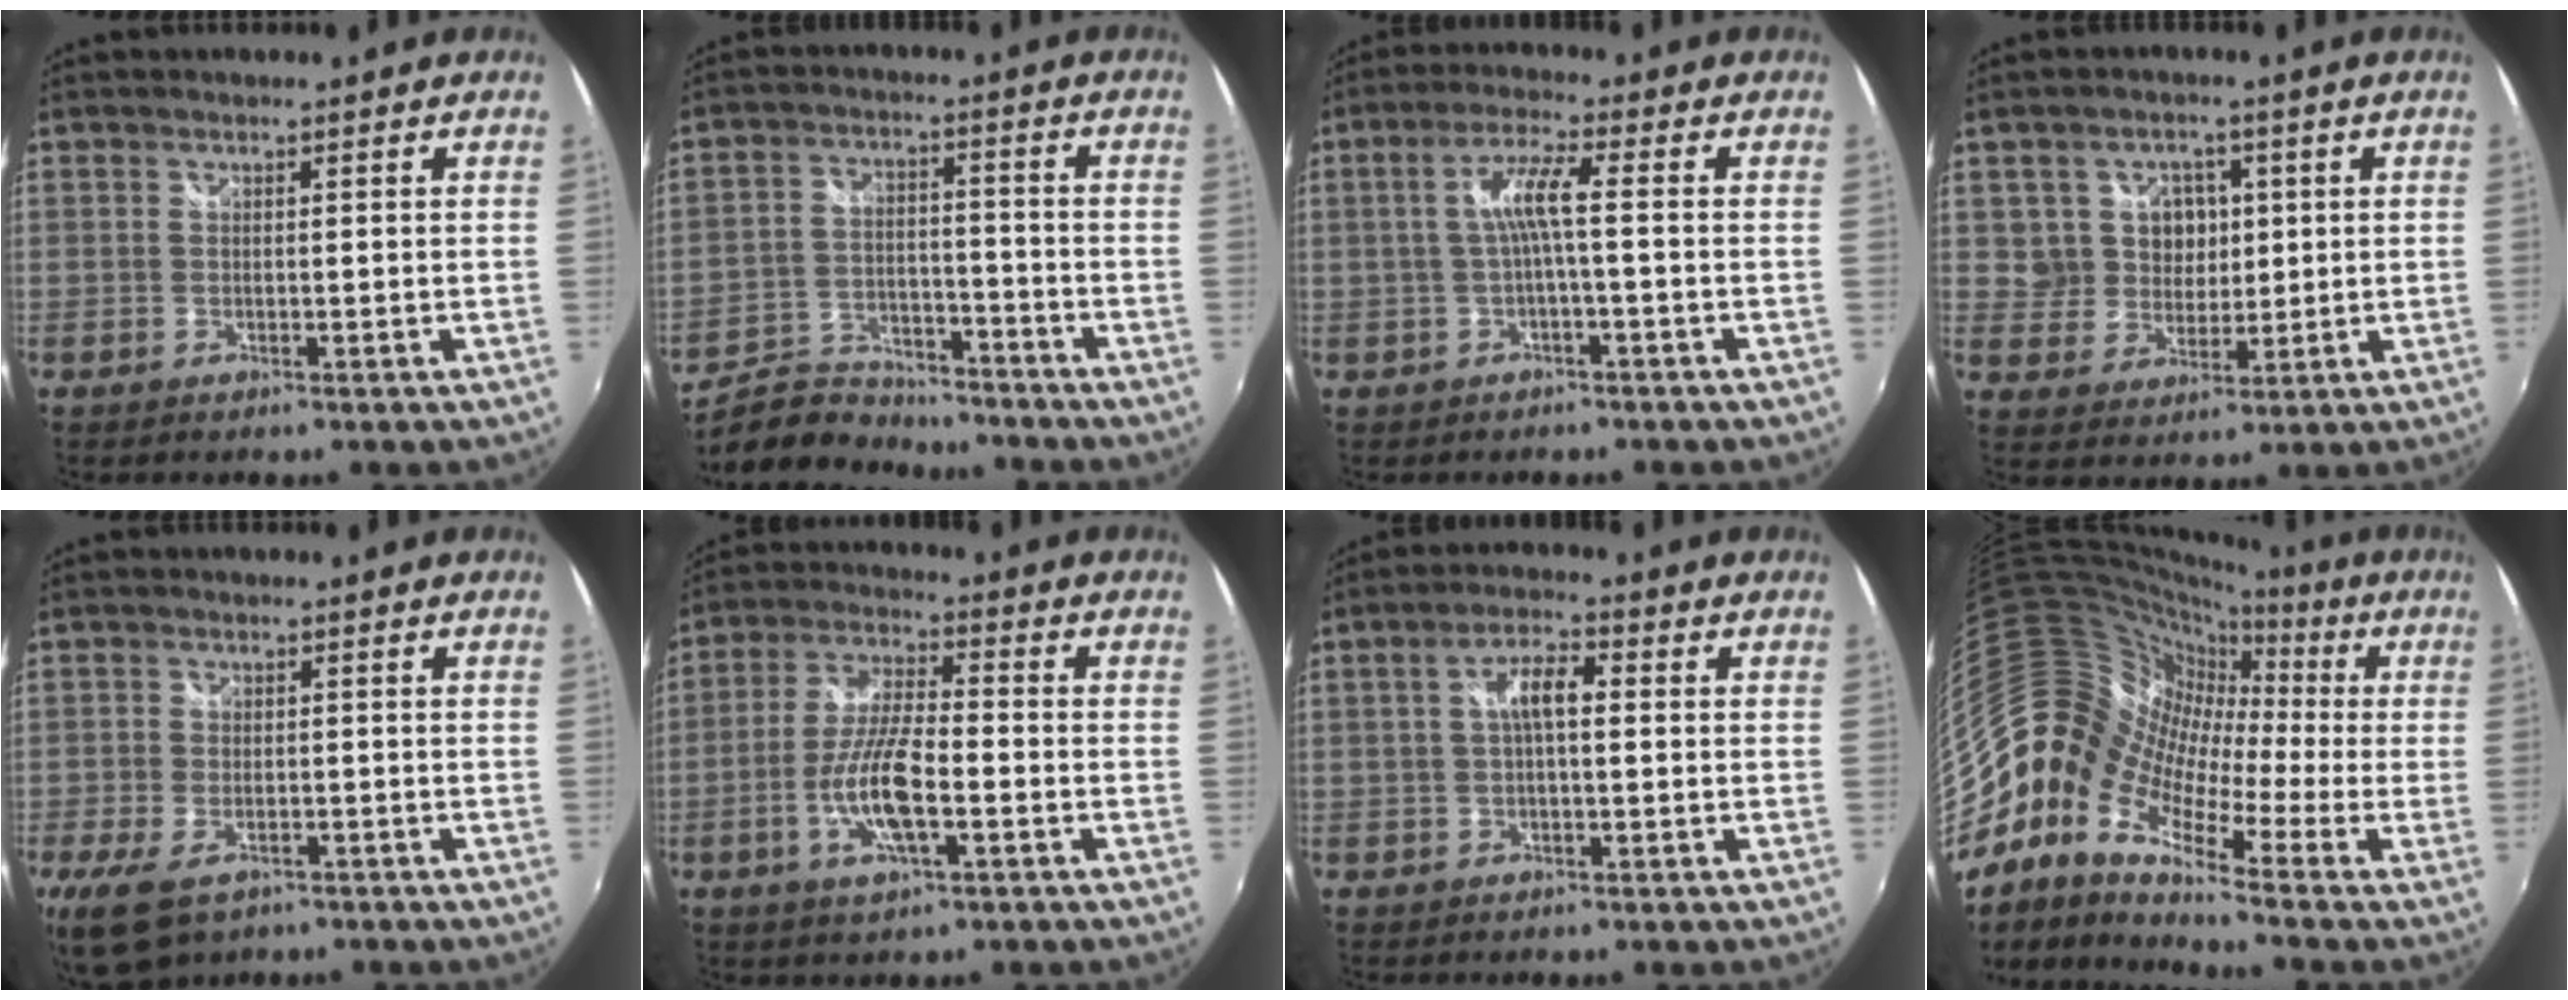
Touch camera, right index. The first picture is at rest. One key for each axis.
{"total": 13.4, "fx": -12.0, "fy": 4.5, "fz": 3.8, "tx": -0.103, "ty": -0.002, "tz": -0.200}
{"total": 5.0, "fx": -0.7, "fy": -0.1, "fz": 5.0, "tx": -0.103, "ty": 0.007, "tz": -0.009}
{"total": 7.1, "fx": 1.8, "fy": 6.6, "fz": 1.9, "tx": -0.039, "ty": 0.016, "tz": 0.040}
{"total": 9.1, "fx": -5.5, "fy": 5.0, "fz": 5.2, "tx": -0.130, "ty": -0.030, "tz": -0.095}
{"total": 10.8, "fx": -3.6, "fy": 2.8, "fz": 9.8, "tx": -0.201, "ty": -0.003, "tz": -0.070}
{"total": 5.0, "fx": 0.3, "fy": 1.7, "fz": 4.6, "tx": -0.086, "ty": 0.013, "tz": 0.005}
{"total": 14.1, "fx": -2.3, "fy": 9.7, "fz": 9.9, "tx": -0.165, "ty": 0.012, "tz": -0.078}